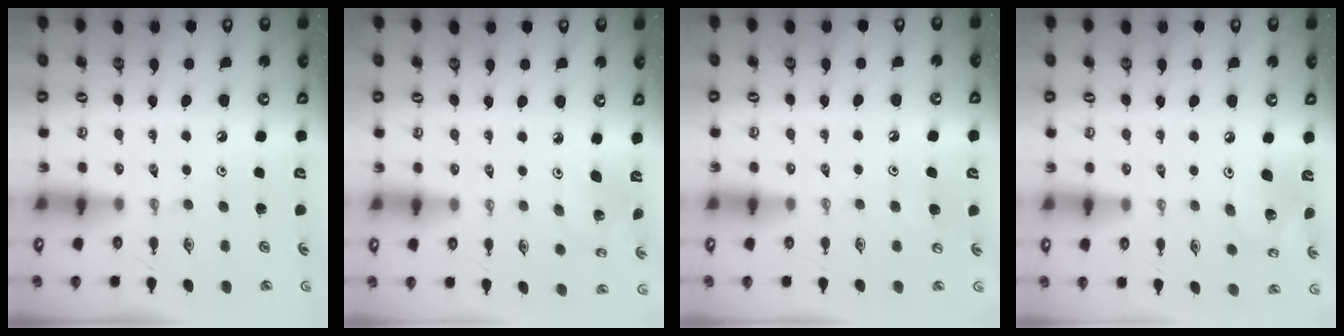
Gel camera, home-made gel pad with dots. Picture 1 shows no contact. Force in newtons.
{"total": 3.2, "press": 3.2, "slide": 0.2}
{"total": 4.4, "press": 4.4, "slide": 0.5}
{"total": 8.9, "press": 8.6, "slide": 2.3}